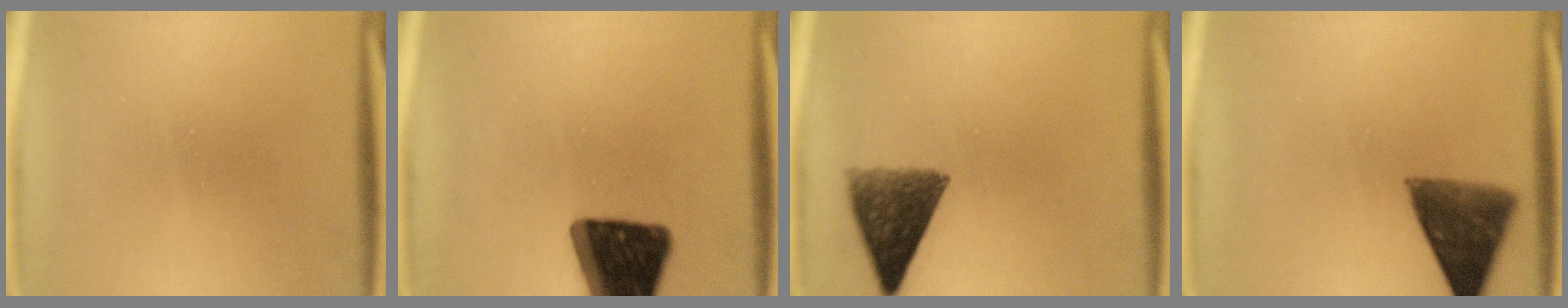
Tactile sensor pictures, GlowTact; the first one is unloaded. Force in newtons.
{"total": 17.2}
{"total": 9.0}
{"total": 9.5}